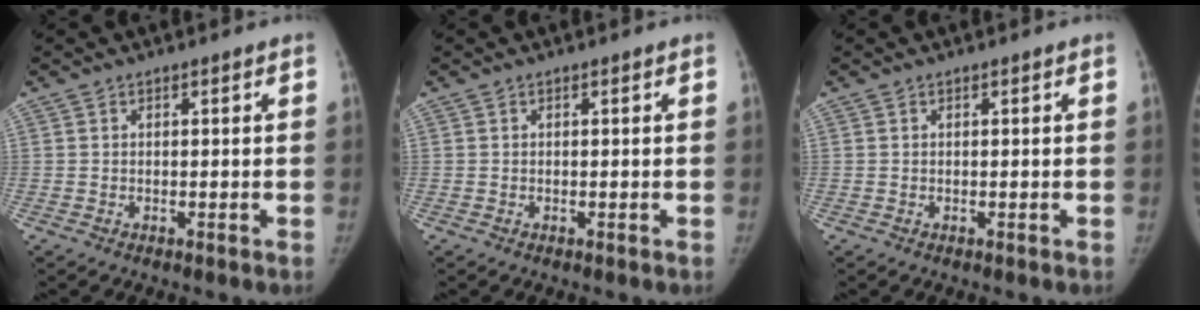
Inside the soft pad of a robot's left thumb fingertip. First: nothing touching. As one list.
[{"total": 0.0}, {"total": 0.0}]